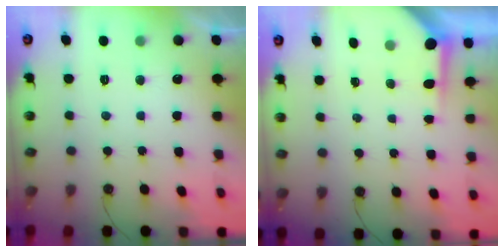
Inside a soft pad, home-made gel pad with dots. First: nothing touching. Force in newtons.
{"total": 3.8, "press": 3.7, "slide": 0.4}